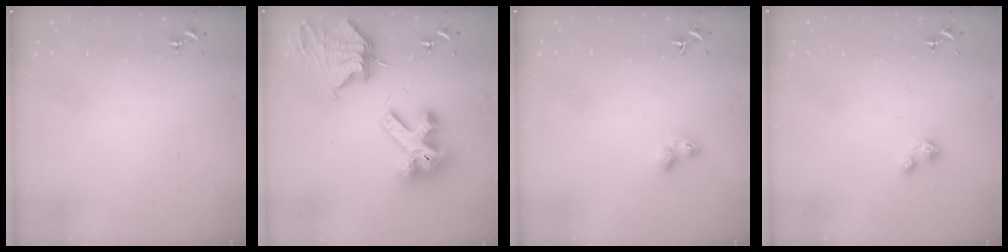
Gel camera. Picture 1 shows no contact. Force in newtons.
{"total": 14.0, "press": 13.9, "slide": 1.9}
{"total": 4.4, "press": 4.4, "slide": 0.3}
{"total": 2.2, "press": 2.2, "slide": 0.2}